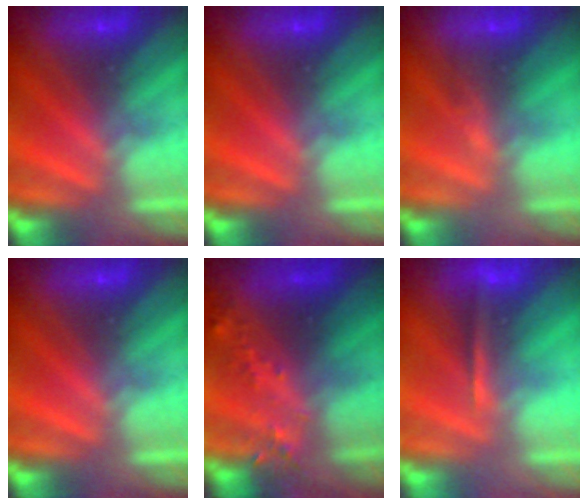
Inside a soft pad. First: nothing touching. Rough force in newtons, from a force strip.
{"total": 0.0}
{"total": 2.6}
{"total": 0.0}
{"total": 5.9}
{"total": 1.3}